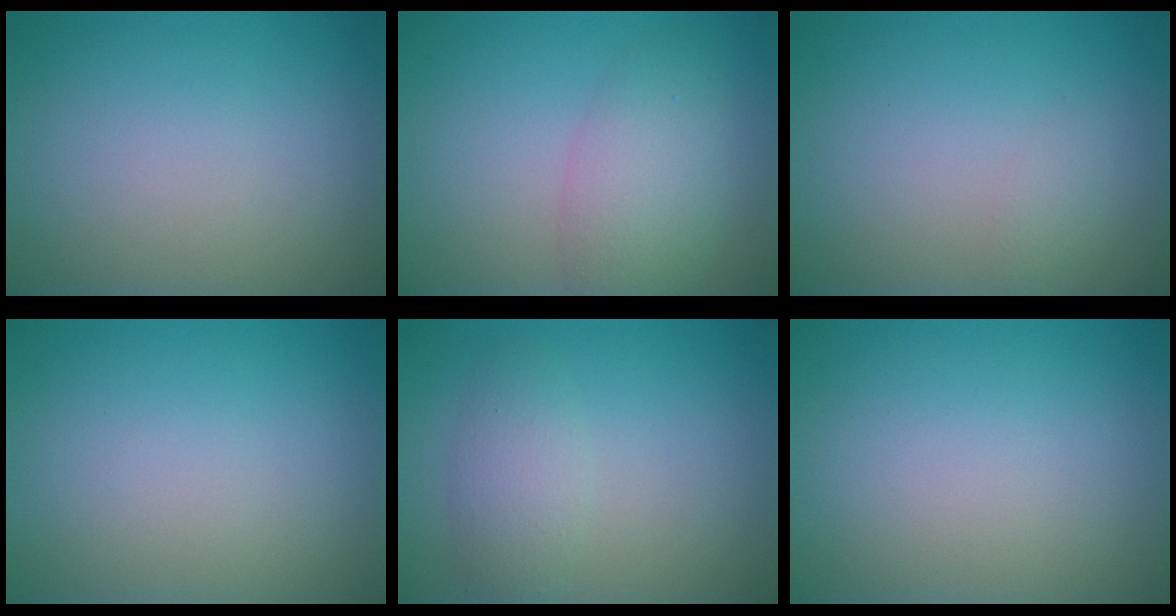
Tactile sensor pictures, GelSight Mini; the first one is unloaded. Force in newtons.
{"total": 4.4, "press": 4.3, "slide": 0.2}
{"total": 0.8, "press": 0.8, "slide": 0.0}
{"total": 0.0}
{"total": 2.5, "press": 2.5, "slide": 0.2}
{"total": 0.0}